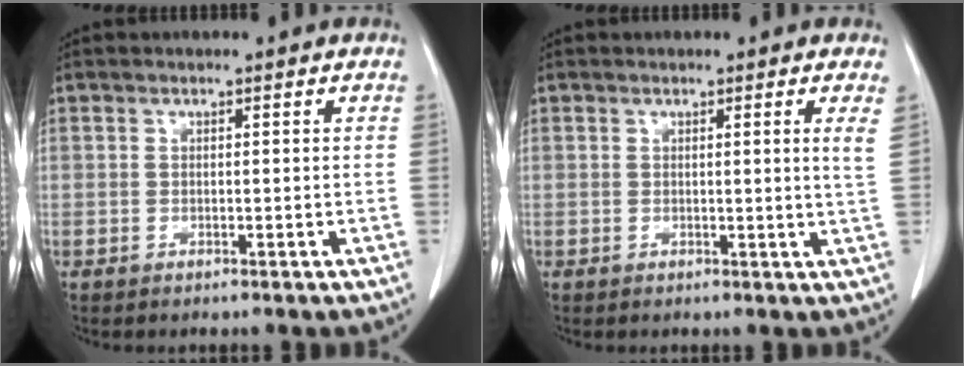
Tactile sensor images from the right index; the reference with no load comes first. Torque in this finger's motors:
{"motor_torque": [-0.10, 0.17, 0.05, 0.00]}